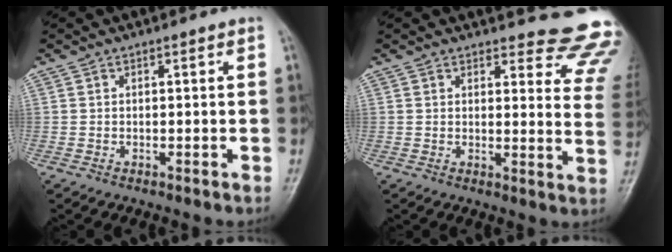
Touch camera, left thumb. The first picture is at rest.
{"total": 14.7, "force": [14.2, 3.1, 2.5], "torque": [0.026, -0.139, 0.128]}